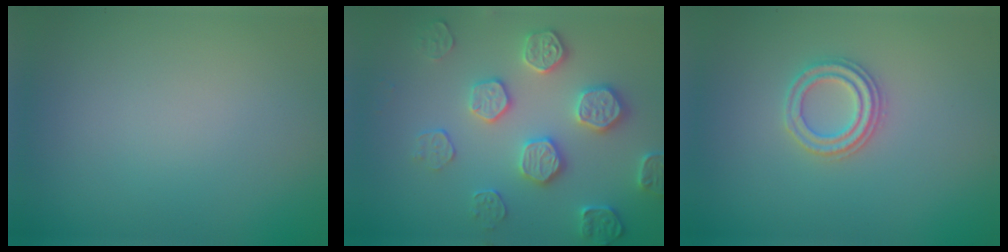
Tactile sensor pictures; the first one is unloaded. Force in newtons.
{"total": 4.6, "press": 4.3, "slide": 1.6}
{"total": 2.4, "press": 2.3, "slide": 0.4}